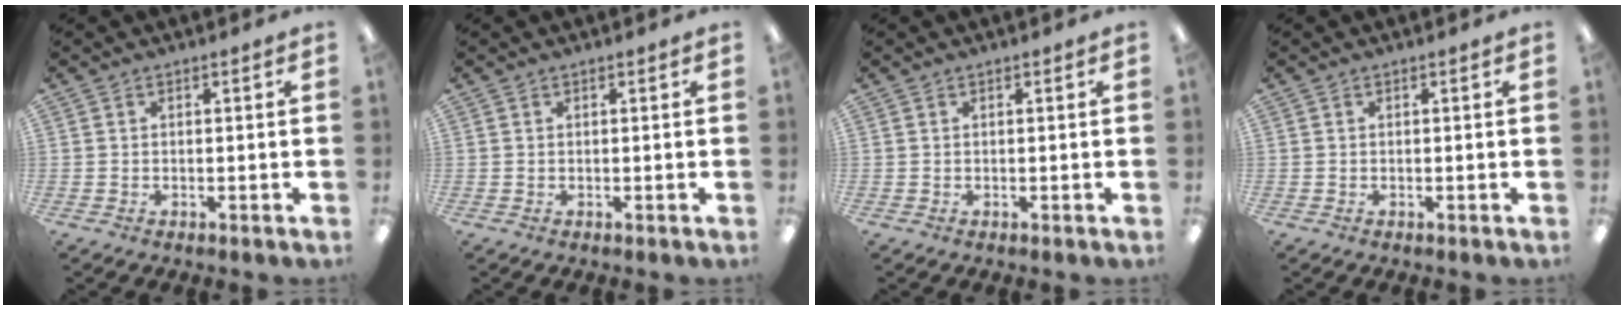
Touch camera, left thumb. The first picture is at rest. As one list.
[{"total": 0.0}, {"total": 0.0}, {"total": 0.0}]